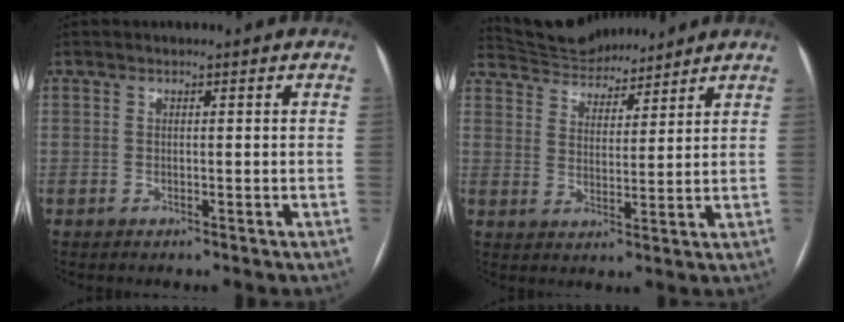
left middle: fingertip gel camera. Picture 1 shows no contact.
{"total": 10.2, "force": [9.8, 2.3, 1.5], "torque": [-0.029, 0.018, 0.168]}